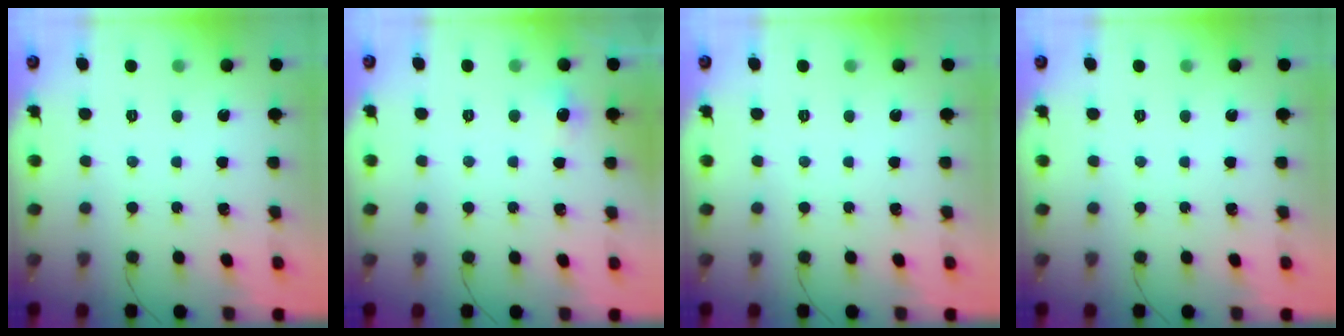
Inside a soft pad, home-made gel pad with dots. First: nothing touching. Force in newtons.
{"total": 4.5, "press": 4.1, "slide": 1.8}
{"total": 0.0}
{"total": 0.0}